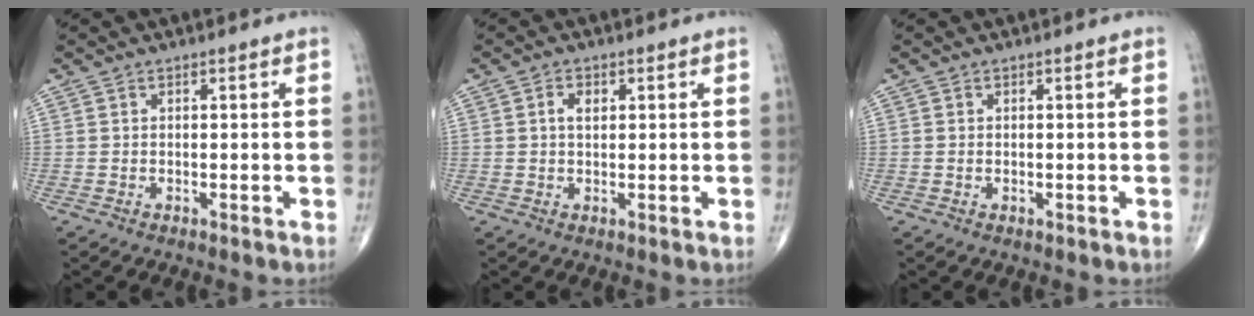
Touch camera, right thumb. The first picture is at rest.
{"total": 2.3, "force": [0.6, 1.5, 1.7], "torque": [-0.022, 0.002, 0.009]}
{"total": 0.0}